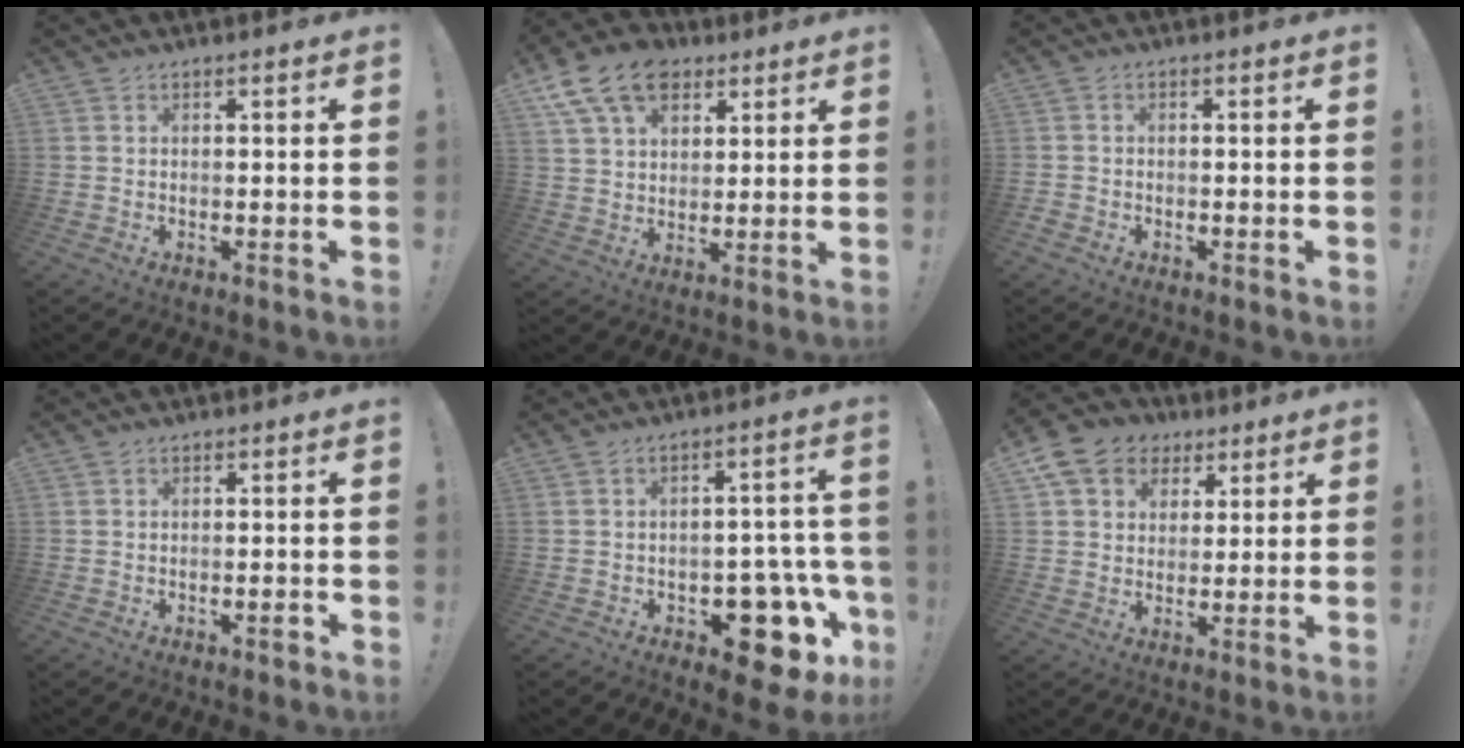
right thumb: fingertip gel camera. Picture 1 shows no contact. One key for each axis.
{"total": 15.1, "fx": 7.9, "fy": 10.2, "fz": 7.8, "tx": -0.125, "ty": -0.035, "tz": 0.153}
{"total": 1.2, "fx": -0.7, "fy": 0.9, "fz": 0.3, "tx": -0.008, "ty": 0.007, "tz": -0.012}
{"total": 1.5, "fx": -1.0, "fy": 0.7, "fz": 0.9, "tx": -0.015, "ty": 0.007, "tz": -0.014}
{"total": 14.1, "fx": -6.5, "fy": 7.9, "fz": 9.7, "tx": -0.085, "ty": 0.047, "tz": -0.094}
{"total": 11.4, "fx": 5.0, "fy": 9.3, "fz": 4.3, "tx": -0.066, "ty": -0.019, "tz": 0.105}